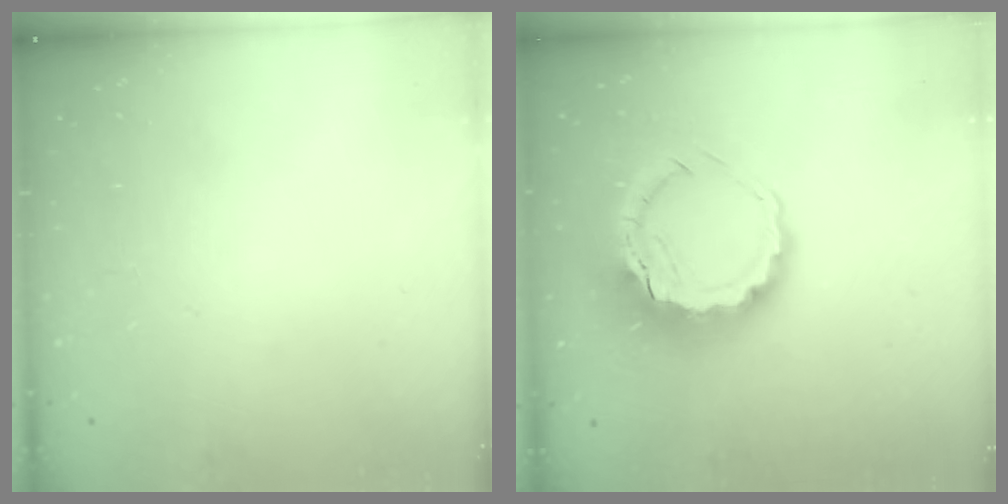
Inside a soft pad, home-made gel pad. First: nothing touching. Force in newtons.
{"total": 10.0, "press": 9.7, "slide": 2.4}